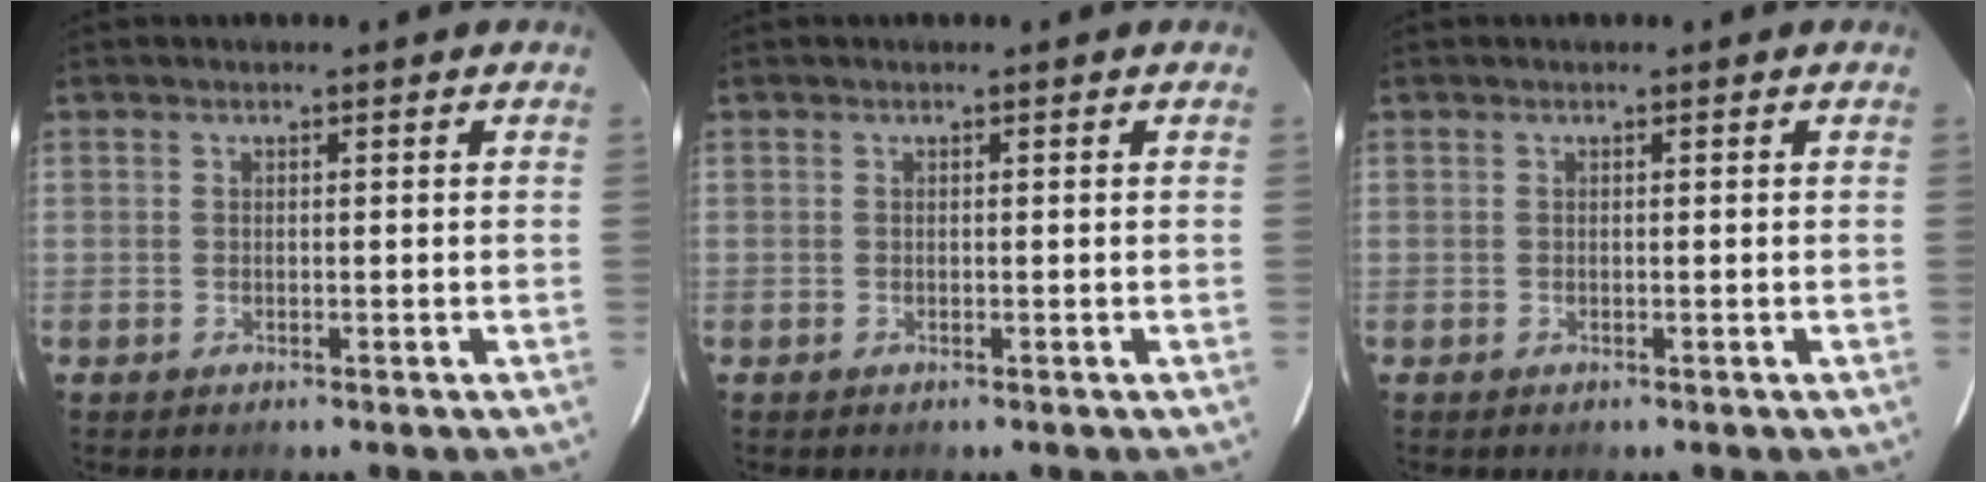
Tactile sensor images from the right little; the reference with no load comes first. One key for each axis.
{"total": 0.0}
{"total": 0.0}